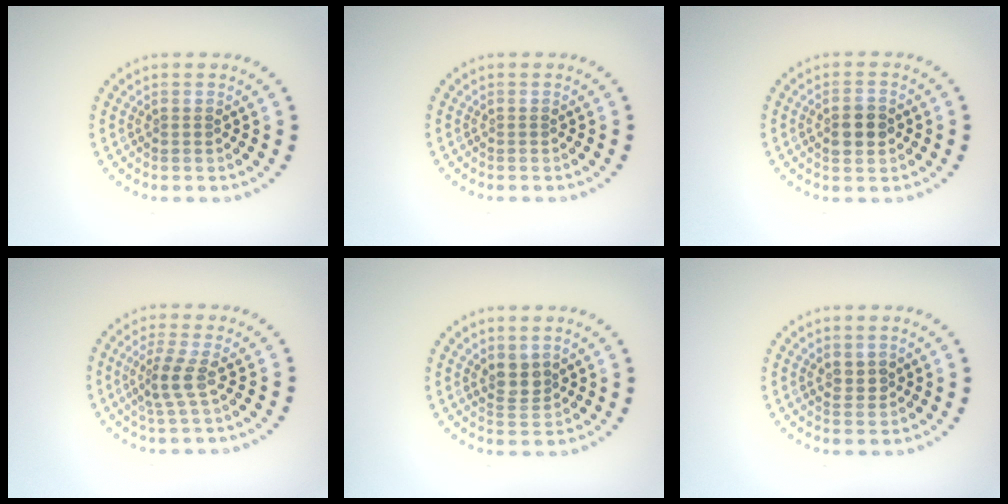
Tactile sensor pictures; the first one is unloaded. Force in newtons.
{"total": 0.0}
{"total": 2.9, "press": 2.9, "slide": 0.1}
{"total": 2.2, "press": 1.7, "slide": 1.5}
{"total": 2.0, "press": 1.7, "slide": 1.0}
{"total": 1.2, "press": 1.0, "slide": 0.5}